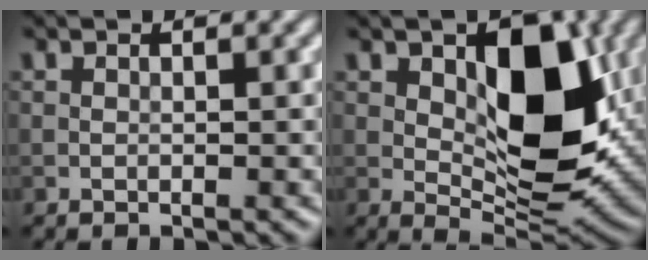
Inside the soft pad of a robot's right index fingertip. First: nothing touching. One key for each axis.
{"total": 10.0, "fx": 1.5, "fy": 5.3, "fz": 8.4, "tx": -0.129, "ty": -0.010, "tz": 0.031}